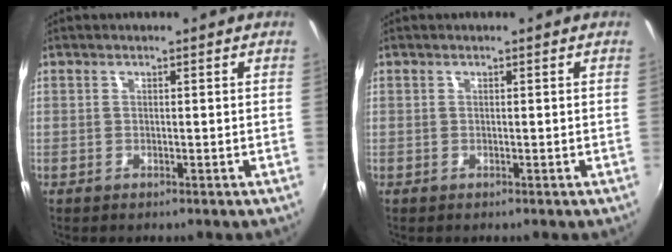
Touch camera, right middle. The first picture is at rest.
{"total": 0.0}